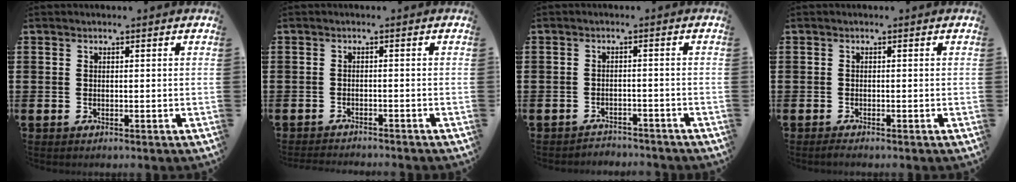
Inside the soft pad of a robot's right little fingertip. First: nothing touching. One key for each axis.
{"total": 1.2, "fx": -1.2, "fy": -0.1, "fz": -0.1, "tx": -0.001, "ty": 0.002, "tz": -0.025}
{"total": 2.0, "fx": -1.9, "fy": 0.1, "fz": -0.3, "tx": -0.002, "ty": 0.004, "tz": -0.044}
{"total": 0.6, "fx": -0.4, "fy": 0.0, "fz": 0.4, "tx": -0.007, "ty": -0.003, "tz": -0.008}